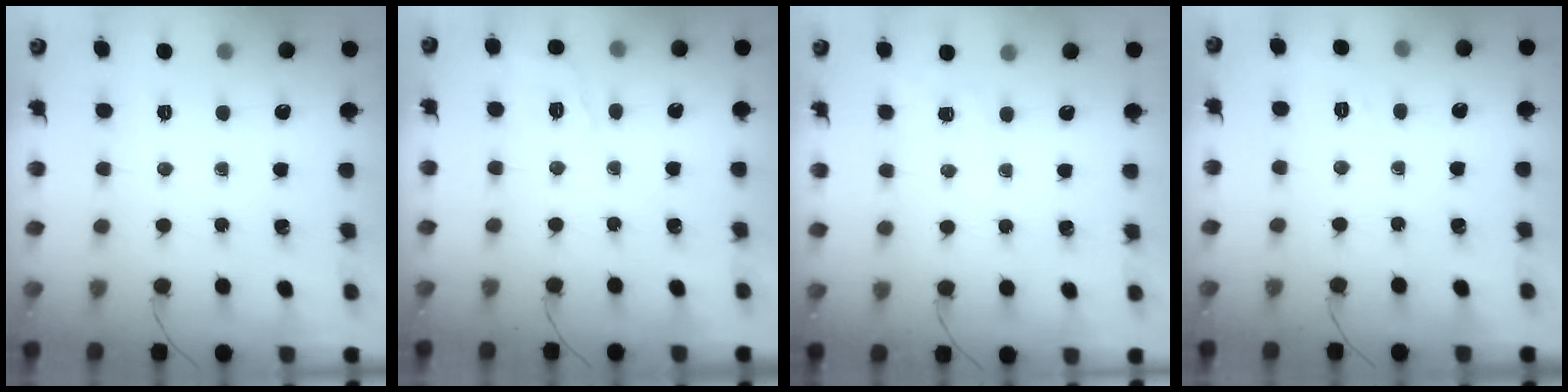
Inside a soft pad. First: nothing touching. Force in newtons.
{"total": 7.8, "press": 7.7, "slide": 1.6}
{"total": 4.5, "press": 4.3, "slide": 1.5}
{"total": 1.8, "press": 0.4, "slide": 1.8}